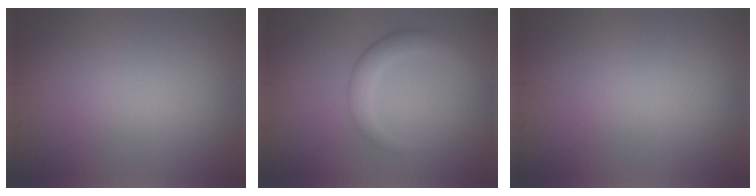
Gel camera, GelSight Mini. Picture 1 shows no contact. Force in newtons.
{"total": 2.8, "press": 2.8, "slide": 0.1}
{"total": 0.0}